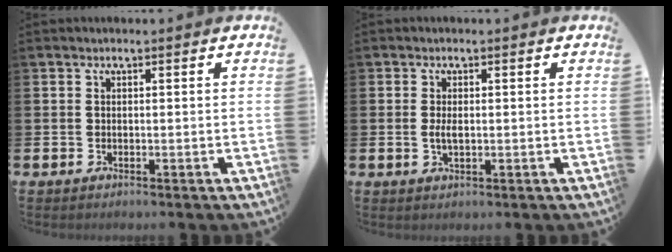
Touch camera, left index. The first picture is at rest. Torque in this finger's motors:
{"motor_torque": [0.53, 0.01, 0.17, 0.11]}